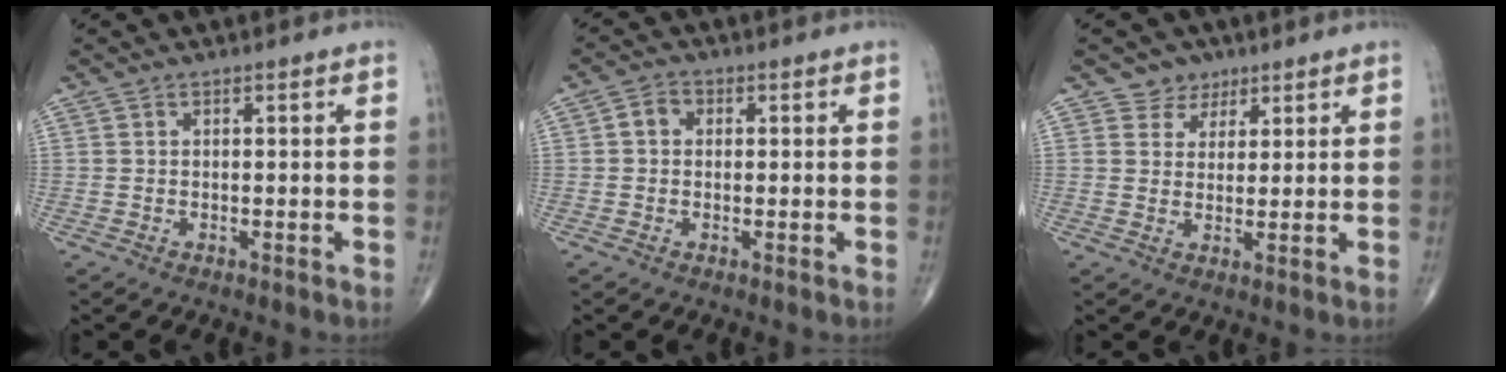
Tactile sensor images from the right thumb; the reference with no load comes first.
{"total": 2.7, "force": [0.3, 2.3, 1.5], "torque": [-0.016, 0.010, 0.000]}
{"total": 3.9, "force": [2.5, 3.1, 0.3], "torque": [0.019, -0.012, 0.036]}